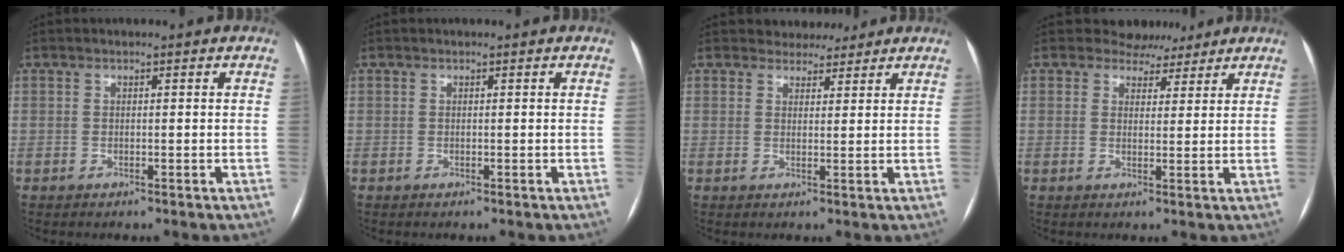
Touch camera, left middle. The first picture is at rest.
{"total": 0.0}
{"total": 3.7, "force": [3.4, 1.6, 0.1], "torque": [0.003, 0.004, 0.046]}
{"total": 4.7, "force": [4.0, 2.4, -0.2], "torque": [0.009, 0.000, 0.047]}